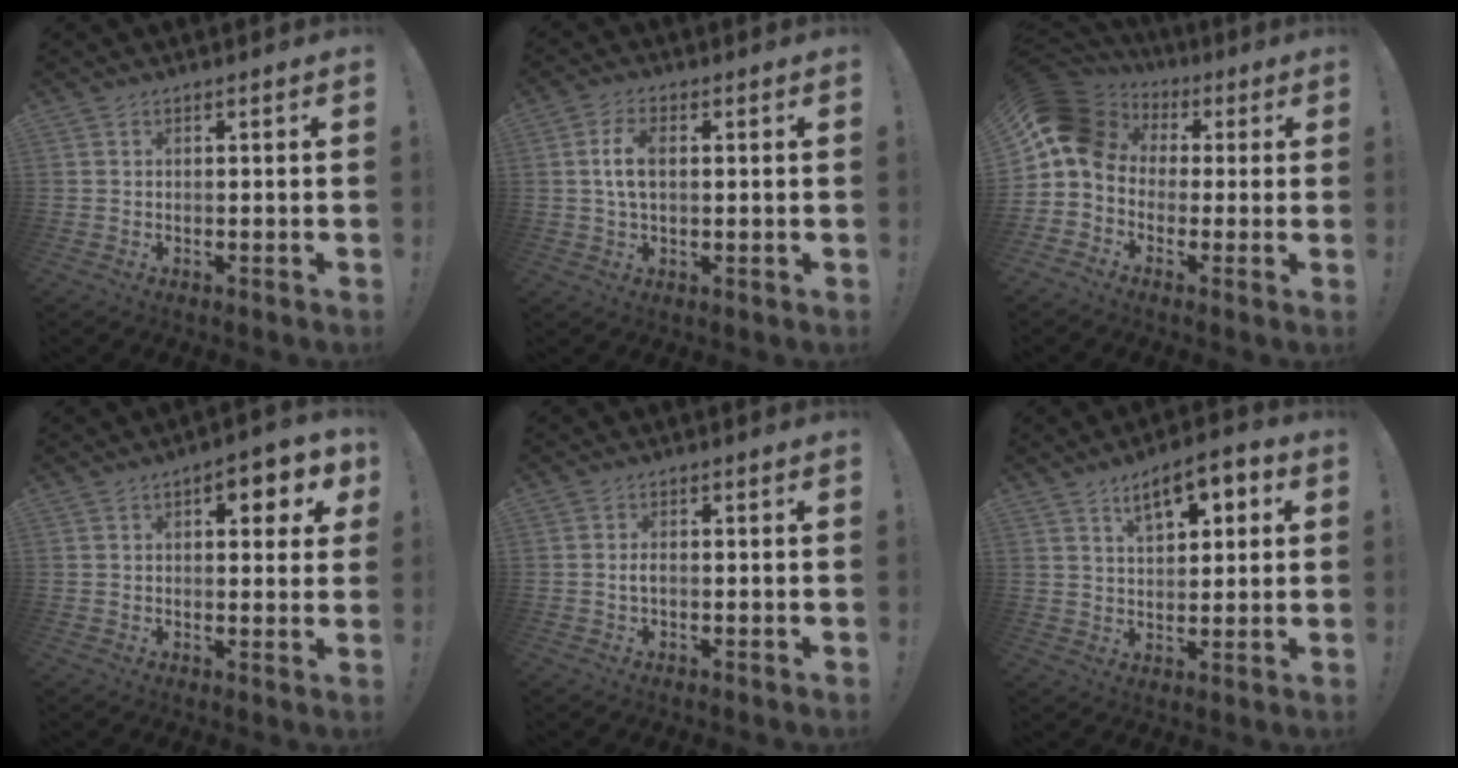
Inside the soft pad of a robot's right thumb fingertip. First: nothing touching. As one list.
[{"total": 6.7, "force": [1.0, 3.7, 5.4], "torque": [-0.101, 0.001, 0.015]}, {"total": 11.8, "force": [2.3, 9.6, 6.4], "torque": [-0.111, 0.001, 0.050]}, {"total": 7.0, "force": [2.8, 3.4, 5.5], "torque": [-0.055, -0.008, 0.040]}, {"total": 1.5, "force": [-0.5, 0.8, 1.1], "torque": [-0.022, 0.005, -0.009]}, {"total": 9.7, "force": [4.7, 4.8, 7.0], "torque": [-0.097, -0.013, 0.079]}]